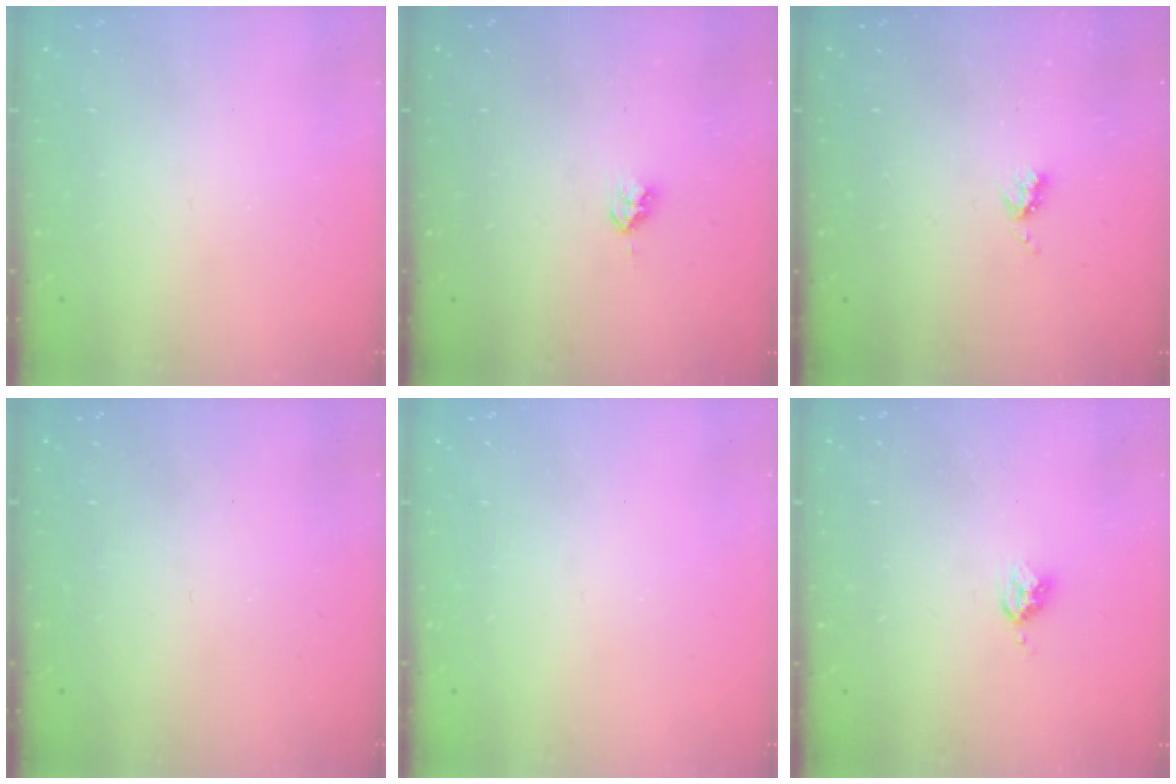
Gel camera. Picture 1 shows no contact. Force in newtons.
{"total": 2.8, "press": 2.8, "slide": 0.2}
{"total": 3.9, "press": 3.8, "slide": 0.6}
{"total": 0.0}
{"total": 0.0}
{"total": 3.7, "press": 3.6, "slide": 0.5}